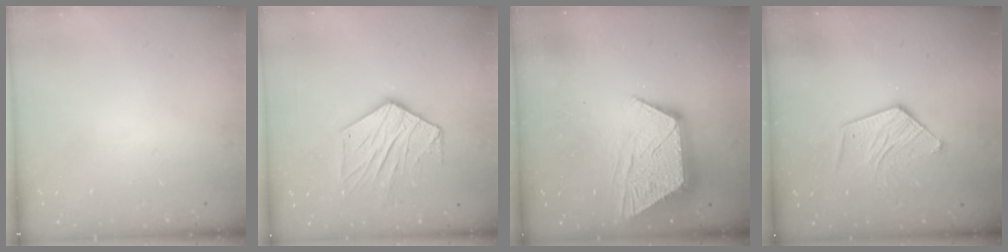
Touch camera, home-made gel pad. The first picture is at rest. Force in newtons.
{"total": 12.3, "press": 12.3, "slide": 0.9}
{"total": 13.3, "press": 13.3, "slide": 0.9}
{"total": 10.7, "press": 10.7, "slide": 1.1}